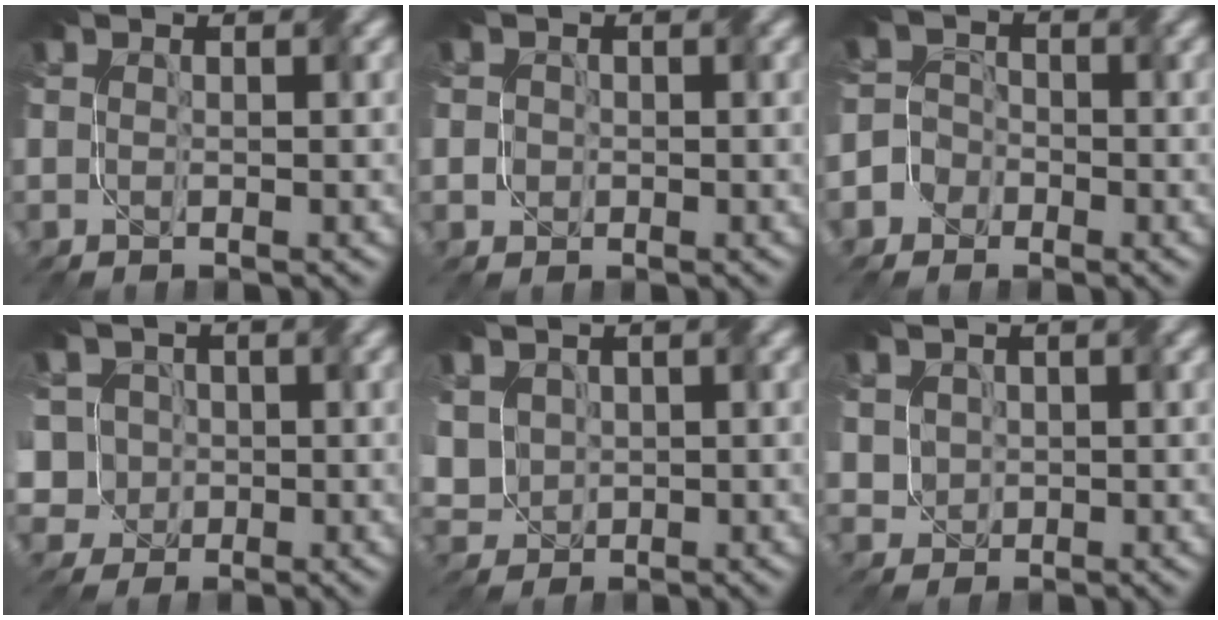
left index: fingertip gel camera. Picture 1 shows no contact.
{"total": 1.3, "force": [0.0, 1.2, 0.5], "torque": [0.007, 0.011, -0.012]}
{"total": 3.8, "force": [-2.4, 2.9, -0.2], "torque": [0.020, 0.007, -0.056]}
{"total": 6.7, "force": [0.6, 5.9, 3.1], "torque": [-0.071, 0.030, -0.031]}
{"total": 3.7, "force": [0.6, 3.2, 1.8], "torque": [-0.069, 0.011, 0.018]}
{"total": 2.4, "force": [0.6, 2.2, 0.7], "torque": [-0.027, 0.005, 0.022]}